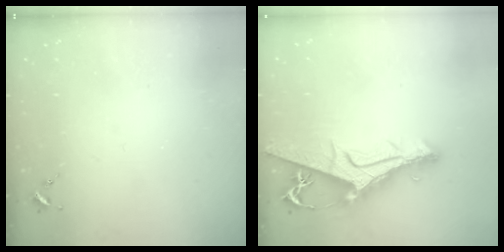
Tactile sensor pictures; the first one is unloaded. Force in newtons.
{"total": 10.7, "press": 10.7, "slide": 1.1}